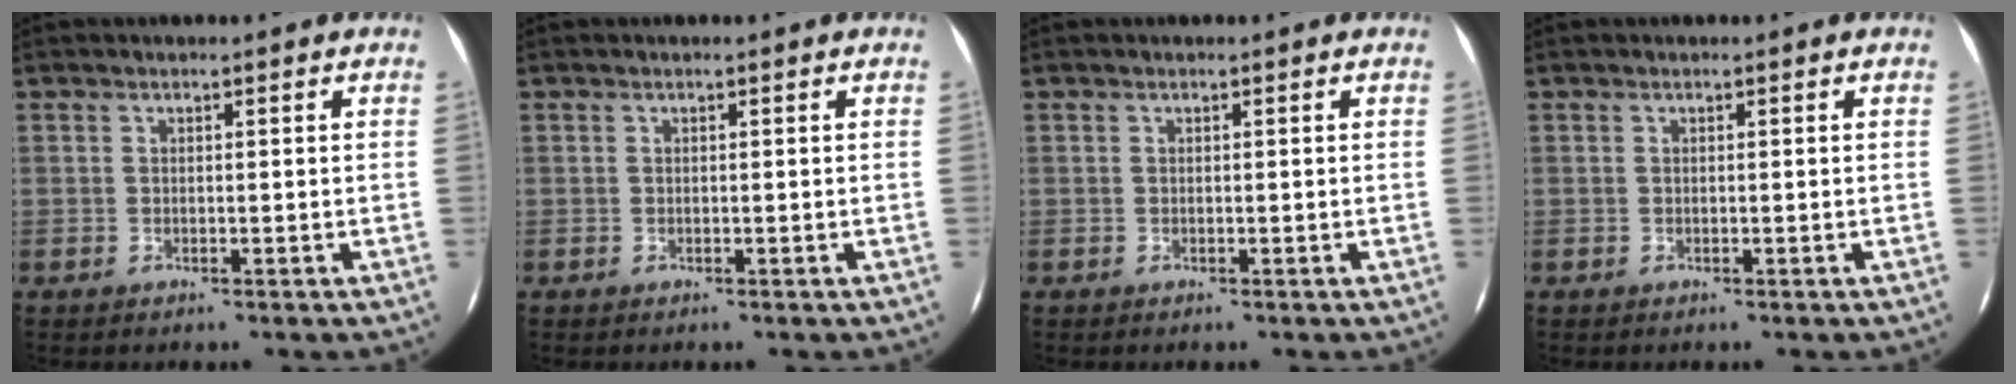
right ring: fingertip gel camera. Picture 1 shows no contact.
{"total": 0.0}
{"total": 0.0}
{"total": 0.0}